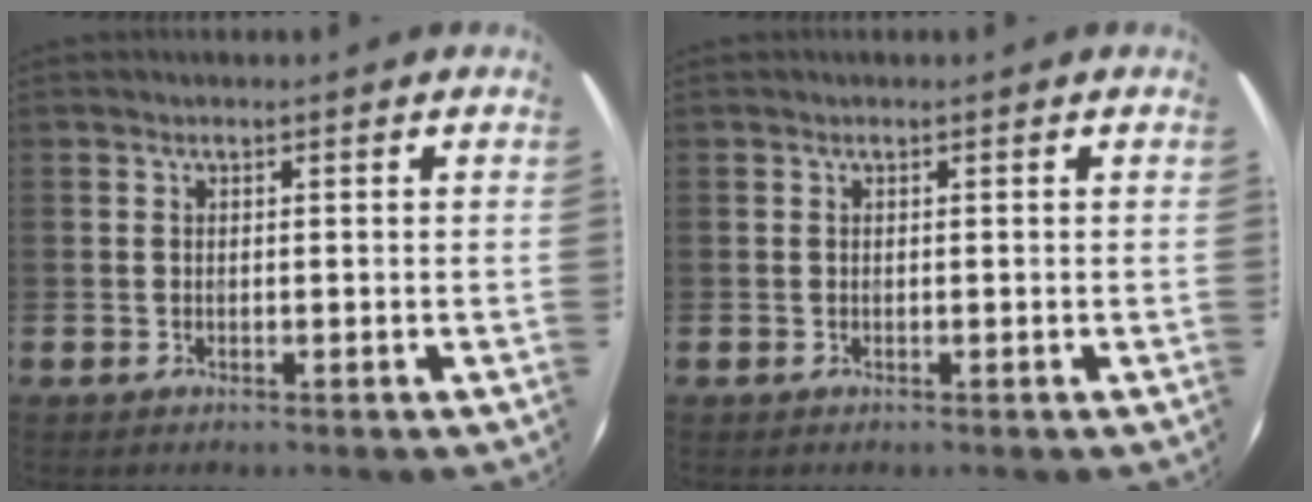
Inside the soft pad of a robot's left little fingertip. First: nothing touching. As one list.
[{"total": 0.0}]